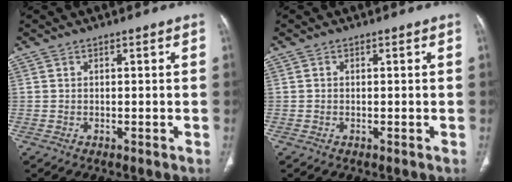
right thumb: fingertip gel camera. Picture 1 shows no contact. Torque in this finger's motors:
{"motor_torque": [0.38, 0.31, -0.32, 0.04, 0.03]}